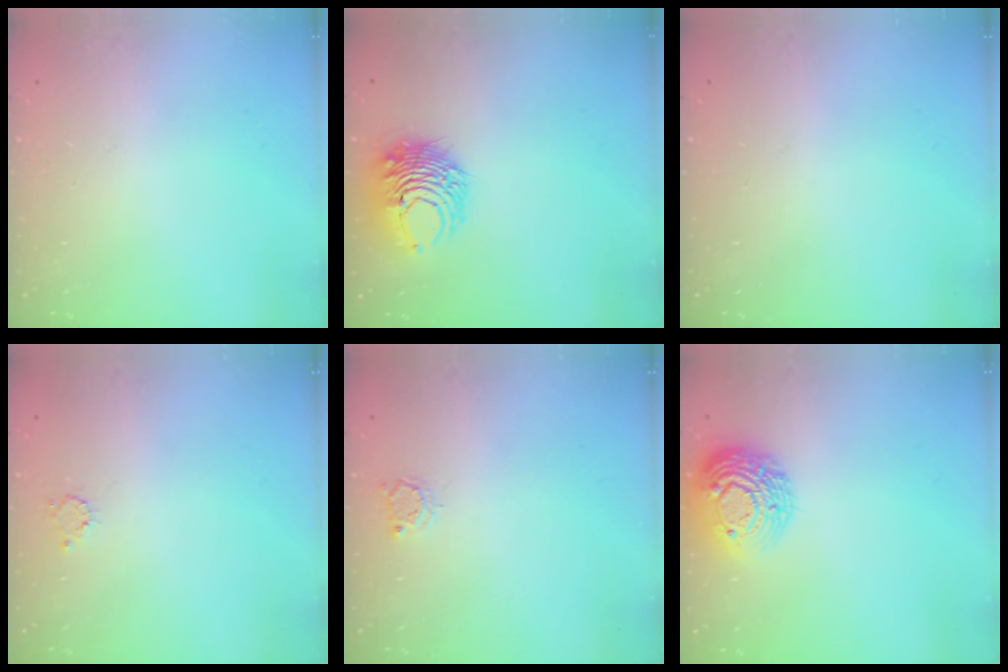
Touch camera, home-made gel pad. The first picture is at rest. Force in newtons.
{"total": 10.0, "press": 10.0, "slide": 0.6}
{"total": 0.0}
{"total": 2.6, "press": 2.6, "slide": 0.4}
{"total": 2.8, "press": 2.8, "slide": 0.5}
{"total": 15.9, "press": 15.9, "slide": 1.3}